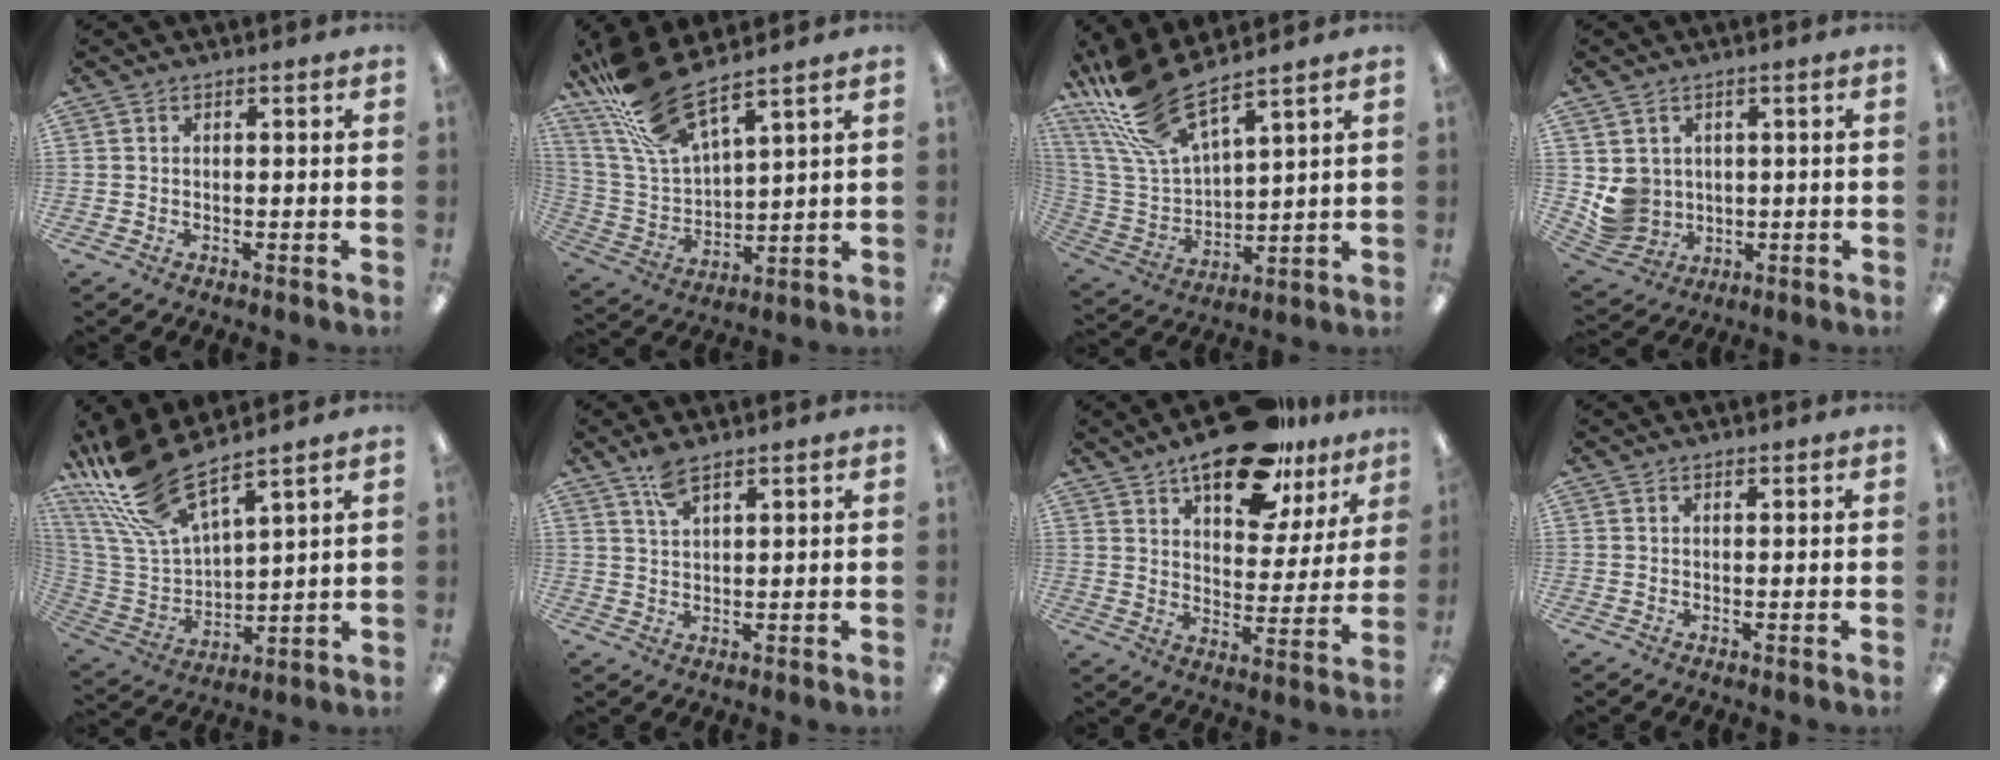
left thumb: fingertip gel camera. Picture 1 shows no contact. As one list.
[{"total": 16.7, "force": [13.4, 4.1, 9.2], "torque": [-0.214, -0.070, 0.239]}, {"total": 17.9, "force": [14.2, 5.1, 9.7], "torque": [-0.234, -0.083, 0.256]}, {"total": 6.5, "force": [1.7, 6.2, 1.0], "torque": [-0.046, -0.007, 0.041]}, {"total": 18.8, "force": [14.9, 5.3, 10.1], "torque": [-0.244, -0.089, 0.269]}, {"total": 5.0, "force": [3.6, 1.5, 3.1], "torque": [-0.071, -0.004, 0.066]}, {"total": 18.3, "force": [13.1, 7.7, 10.1], "torque": [-0.141, -0.074, 0.220]}, {"total": 0.6, "force": [0.5, 0.2, 0.2], "torque": [-0.005, 0.000, 0.010]}]